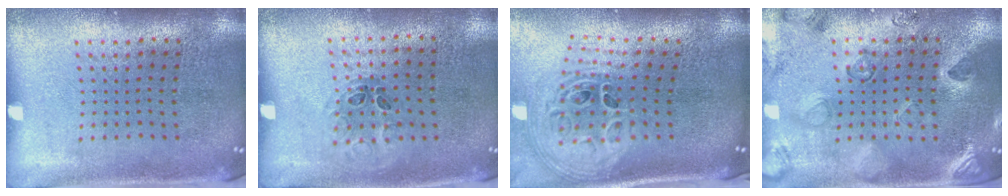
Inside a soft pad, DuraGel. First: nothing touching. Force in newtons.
{"total": 0.9, "press": 0.6, "slide": 0.7}
{"total": 2.9, "press": 2.0, "slide": 2.1}
{"total": 2.3, "press": 2.0, "slide": 1.1}